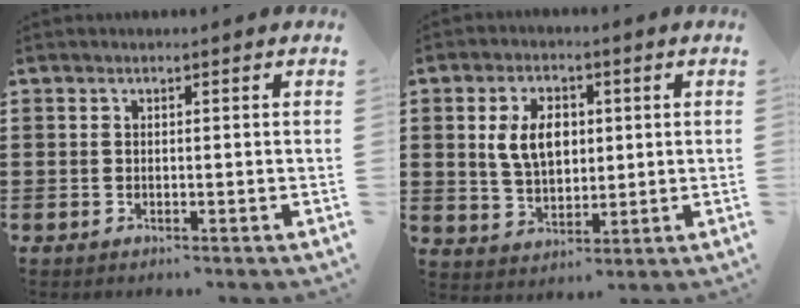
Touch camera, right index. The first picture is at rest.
{"total": 7.0, "force": [1.3, 4.4, 5.2], "torque": [-0.119, 0.008, 0.016]}